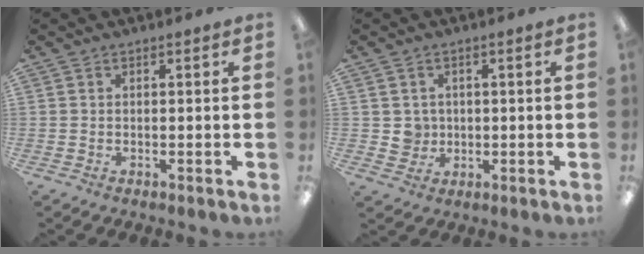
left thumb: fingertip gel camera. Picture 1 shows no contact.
{"total": 3.6, "force": [0.8, 3.5, 0.2], "torque": [-0.007, 0.004, 0.015]}